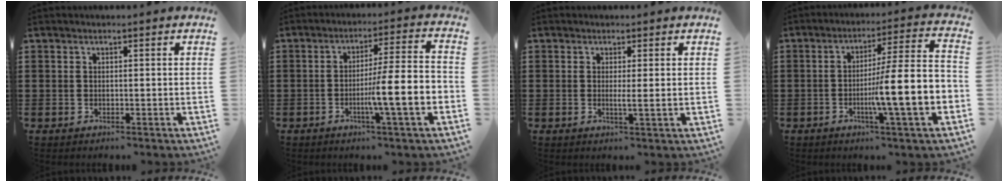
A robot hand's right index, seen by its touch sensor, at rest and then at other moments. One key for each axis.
{"total": 9.2, "fx": -3.1, "fy": 0.2, "fz": 8.6, "tx": -0.135, "ty": -0.007, "tz": -0.057}
{"total": 1.9, "fx": 0.1, "fy": -0.1, "fz": 1.9, "tx": -0.035, "ty": -0.005, "tz": 0.000}
{"total": 12.3, "fx": -3.5, "fy": 0.6, "fz": 11.8, "tx": -0.182, "ty": -0.024, "tz": -0.072}